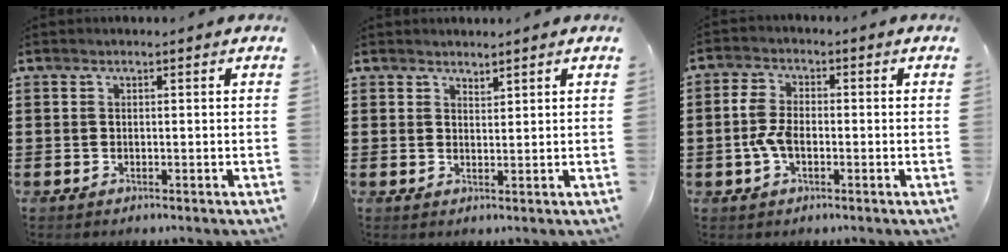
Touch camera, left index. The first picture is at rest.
{"total": 1.6, "force": [1.6, 0.1, 0.0], "torque": [-0.002, 0.001, 0.031]}
{"total": 5.1, "force": [-1.0, 2.8, 4.1], "torque": [-0.102, -0.004, -0.024]}